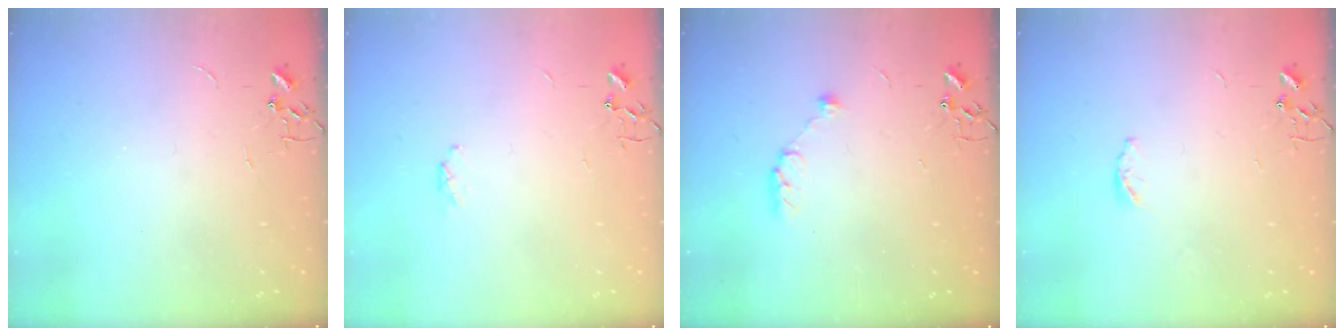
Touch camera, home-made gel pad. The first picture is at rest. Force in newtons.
{"total": 3.6, "press": 3.5, "slide": 1.1}
{"total": 6.6, "press": 6.6, "slide": 0.9}
{"total": 3.8, "press": 3.8, "slide": 0.6}